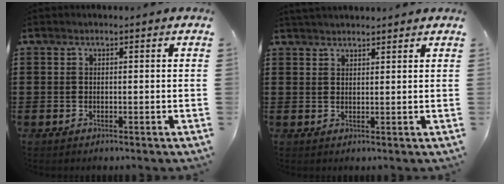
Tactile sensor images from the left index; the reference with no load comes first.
{"total": 1.8, "force": [1.8, 0.1, 0.1], "torque": [-0.005, 0.002, 0.035]}